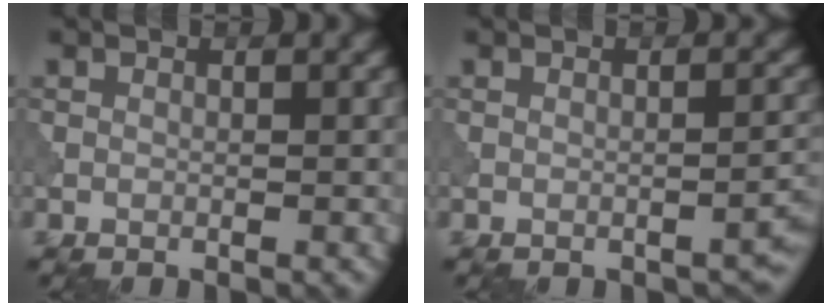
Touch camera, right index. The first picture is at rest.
{"total": 1.6, "force": [-1.2, 0.4, 0.9], "torque": [-0.009, 0.005, -0.017]}